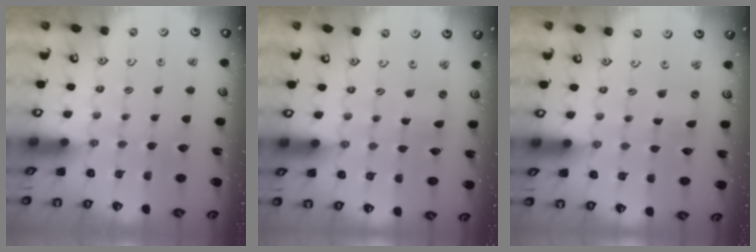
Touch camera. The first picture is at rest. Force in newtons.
{"total": 1.7, "press": 1.7, "slide": 0.3}
{"total": 0.0}